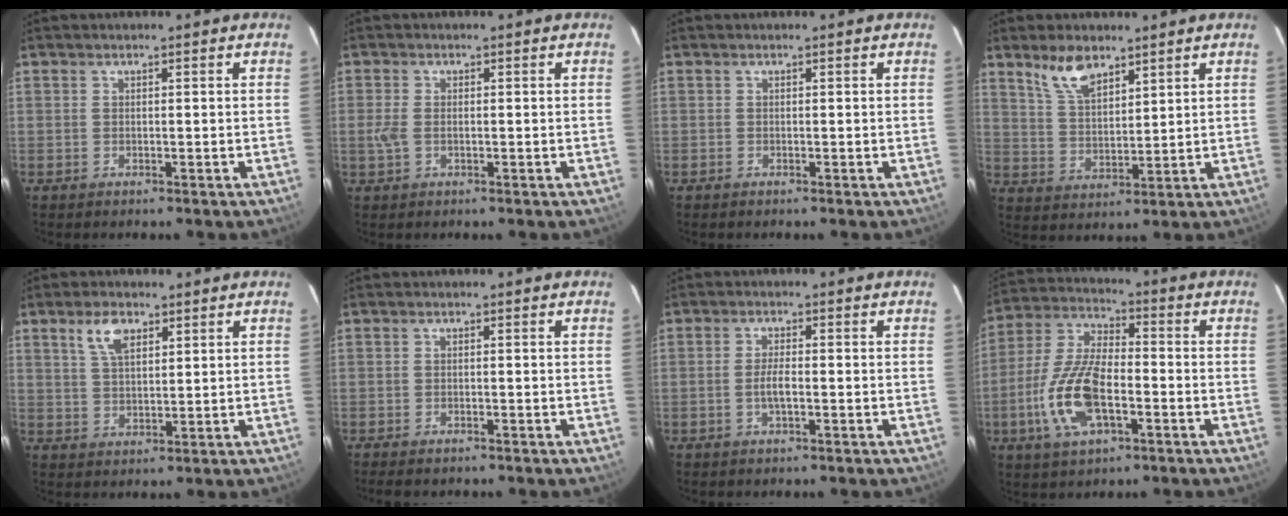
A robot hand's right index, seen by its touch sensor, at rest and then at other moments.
{"total": 2.4, "force": [-0.3, 1.4, 2.0], "torque": [-0.045, 0.001, -0.005]}
{"total": 0.0}
{"total": 7.6, "force": [5.5, 3.1, 4.2], "torque": [-0.077, 0.008, 0.113]}
{"total": 5.5, "force": [3.1, 2.6, 3.7], "torque": [-0.070, 0.010, 0.061]}
{"total": 3.1, "force": [-2.7, 0.8, 1.4], "torque": [-0.035, -0.012, -0.045]}
{"total": 2.7, "force": [-0.8, 0.6, 2.5], "torque": [-0.051, 0.002, -0.014]}
{"total": 14.0, "force": [-4.5, 6.2, 11.7], "torque": [-0.254, 0.002, -0.084]}